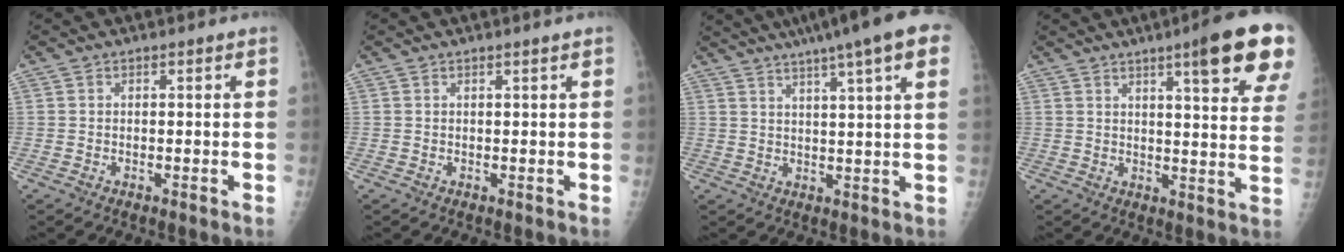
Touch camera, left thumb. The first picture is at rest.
{"total": 0.7, "force": [0.5, -0.3, 0.5], "torque": [-0.020, -0.004, 0.014]}
{"total": 16.2, "force": [9.9, 1.8, 12.8], "torque": [-0.185, 0.009, 0.125]}
{"total": 16.4, "force": [9.6, 2.2, 13.1], "torque": [-0.146, -0.039, 0.113]}